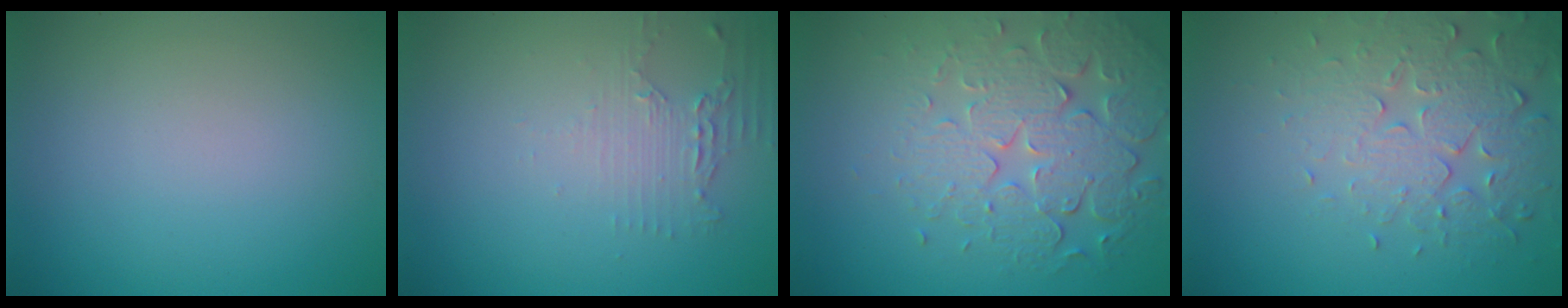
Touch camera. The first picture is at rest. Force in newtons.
{"total": 2.2, "press": 1.7, "slide": 1.4}
{"total": 6.2, "press": 4.9, "slide": 3.9}
{"total": 4.2, "press": 4.2, "slide": 0.5}